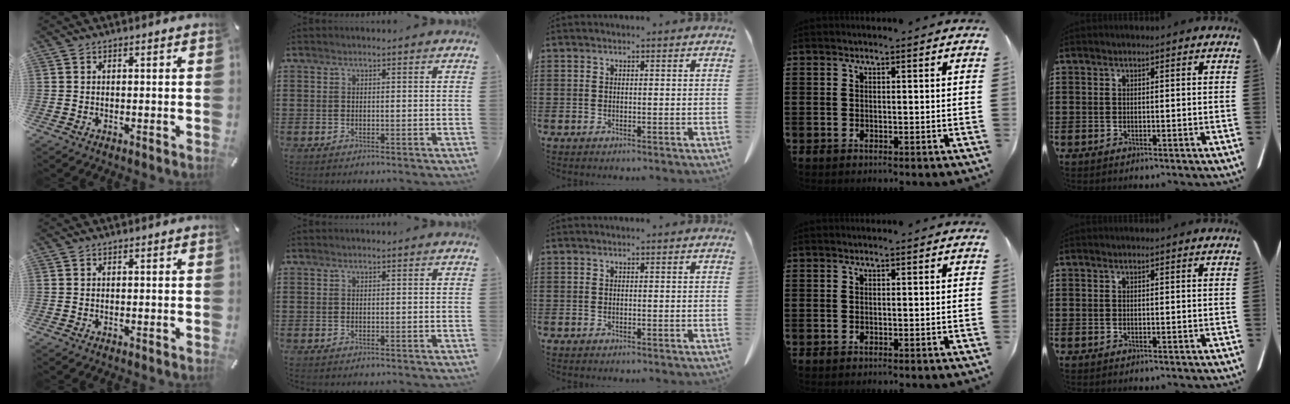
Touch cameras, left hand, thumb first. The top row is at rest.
{}